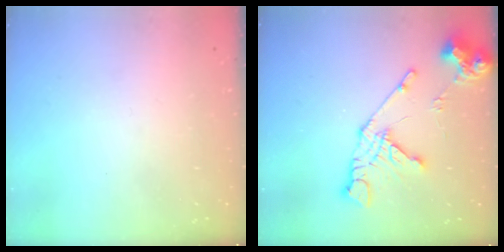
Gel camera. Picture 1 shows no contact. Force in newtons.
{"total": 14.7, "press": 14.6, "slide": 1.8}